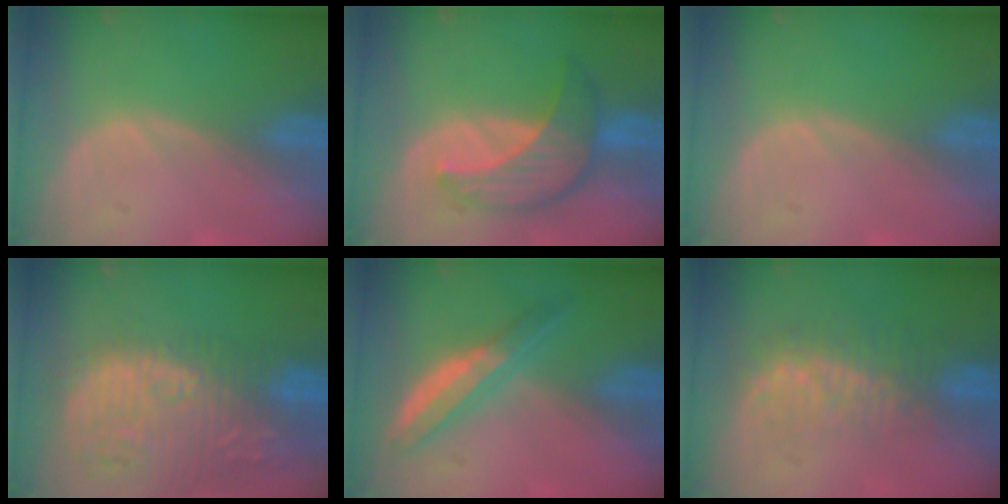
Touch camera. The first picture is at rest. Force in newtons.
{"total": 7.8, "press": 7.6, "slide": 1.8}
{"total": 0.0}
{"total": 15.4, "press": 13.0, "slide": 8.2}
{"total": 5.2, "press": 5.1, "slide": 0.9}
{"total": 8.0, "press": 7.4, "slide": 3.0}